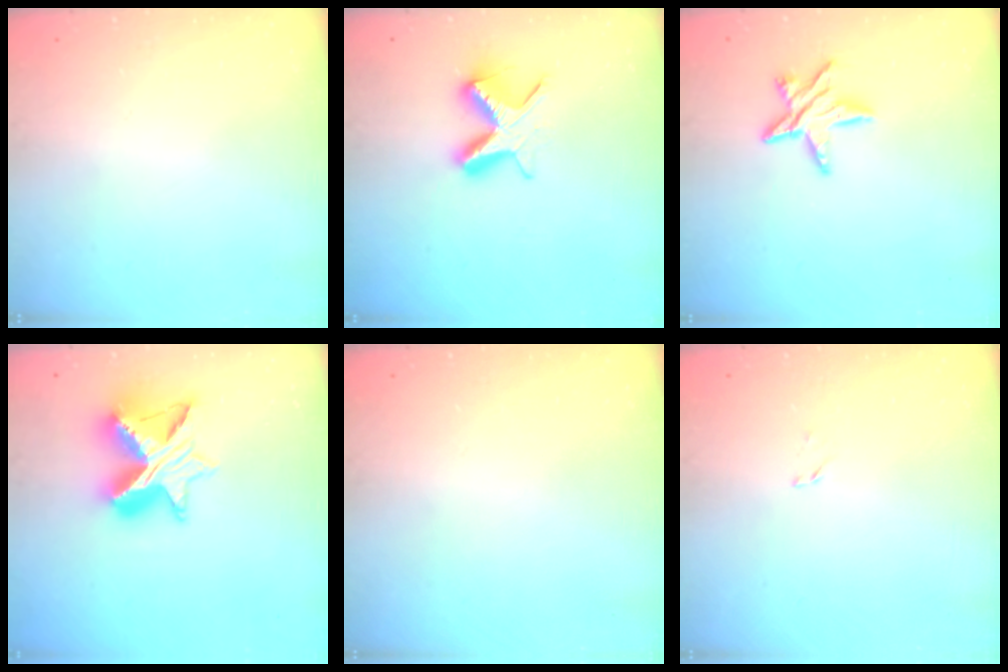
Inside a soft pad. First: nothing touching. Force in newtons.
{"total": 10.2, "press": 10.2, "slide": 0.4}
{"total": 8.1, "press": 8.1, "slide": 0.8}
{"total": 13.3, "press": 13.3, "slide": 0.8}
{"total": 0.0}
{"total": 1.6, "press": 1.6, "slide": 0.2}